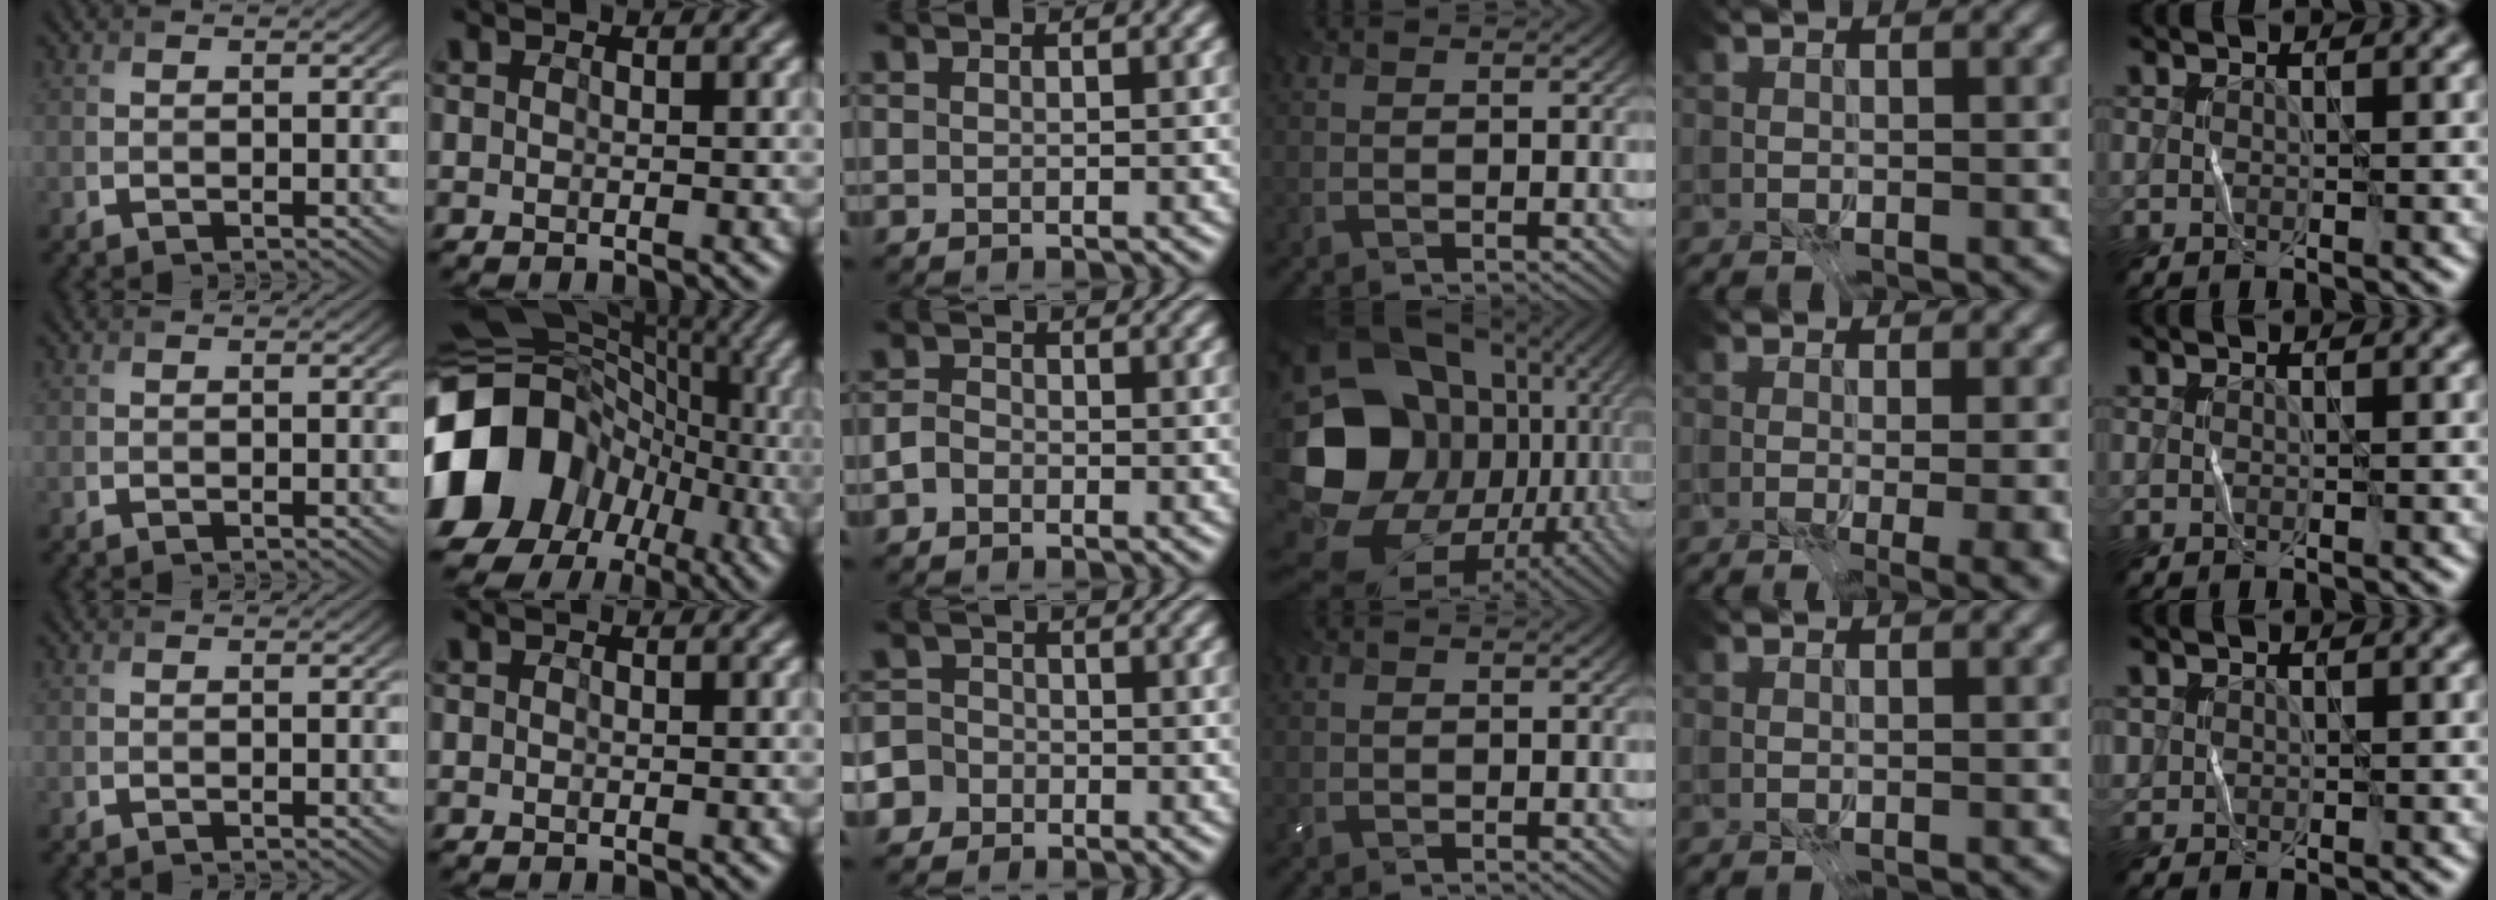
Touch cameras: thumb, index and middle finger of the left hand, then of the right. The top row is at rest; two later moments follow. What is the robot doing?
{"motion": "fold", "object": "receipt paper"}